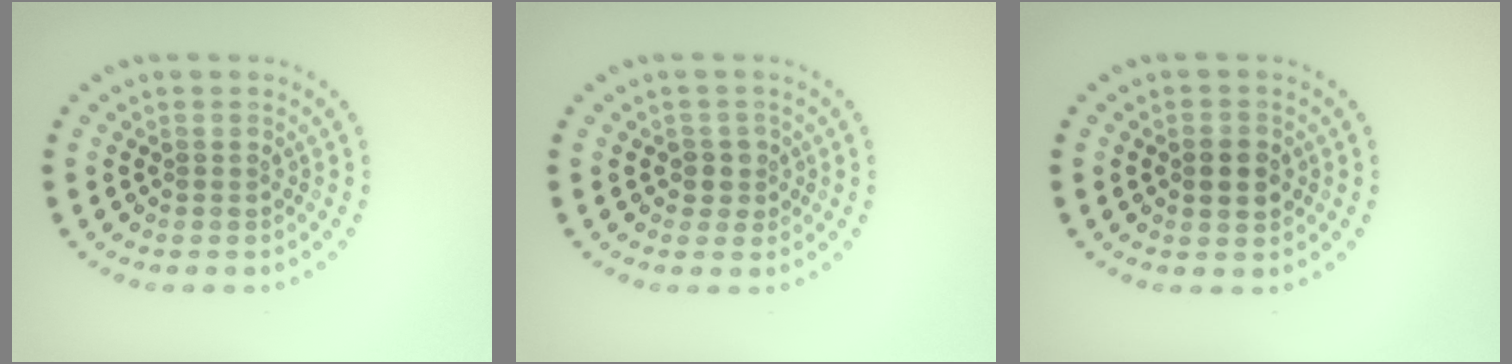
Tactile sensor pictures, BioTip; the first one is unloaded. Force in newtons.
{"total": 1.6, "press": 1.3, "slide": 0.9}
{"total": 2.5, "press": 2.5, "slide": 0.2}